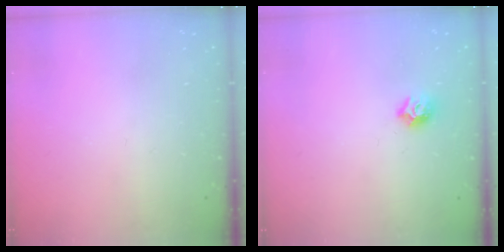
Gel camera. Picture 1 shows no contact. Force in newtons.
{"total": 7.5, "press": 7.5, "slide": 0.6}